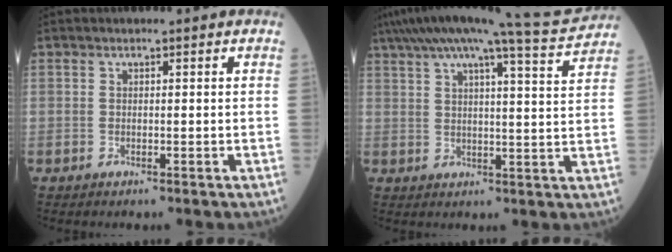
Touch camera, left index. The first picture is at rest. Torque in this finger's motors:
{"motor_torque": [0.89, -1.25, 0.67, 0.21]}